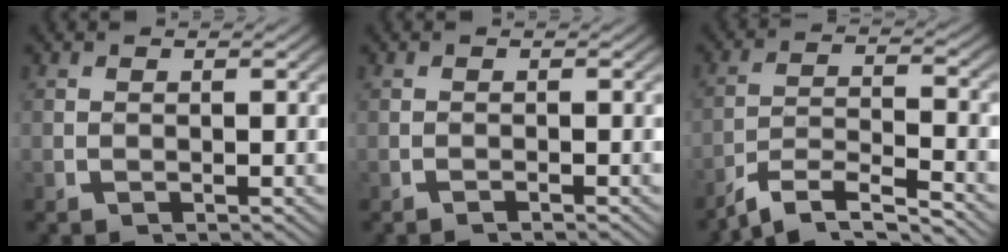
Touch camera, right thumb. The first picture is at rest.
{"total": 0.6, "force": [-0.6, -0.2, 0.2], "torque": [-0.001, 0.004, -0.014]}
{"total": 8.2, "force": [-5.3, 4.3, 4.7], "torque": [-0.100, -0.030, -0.079]}